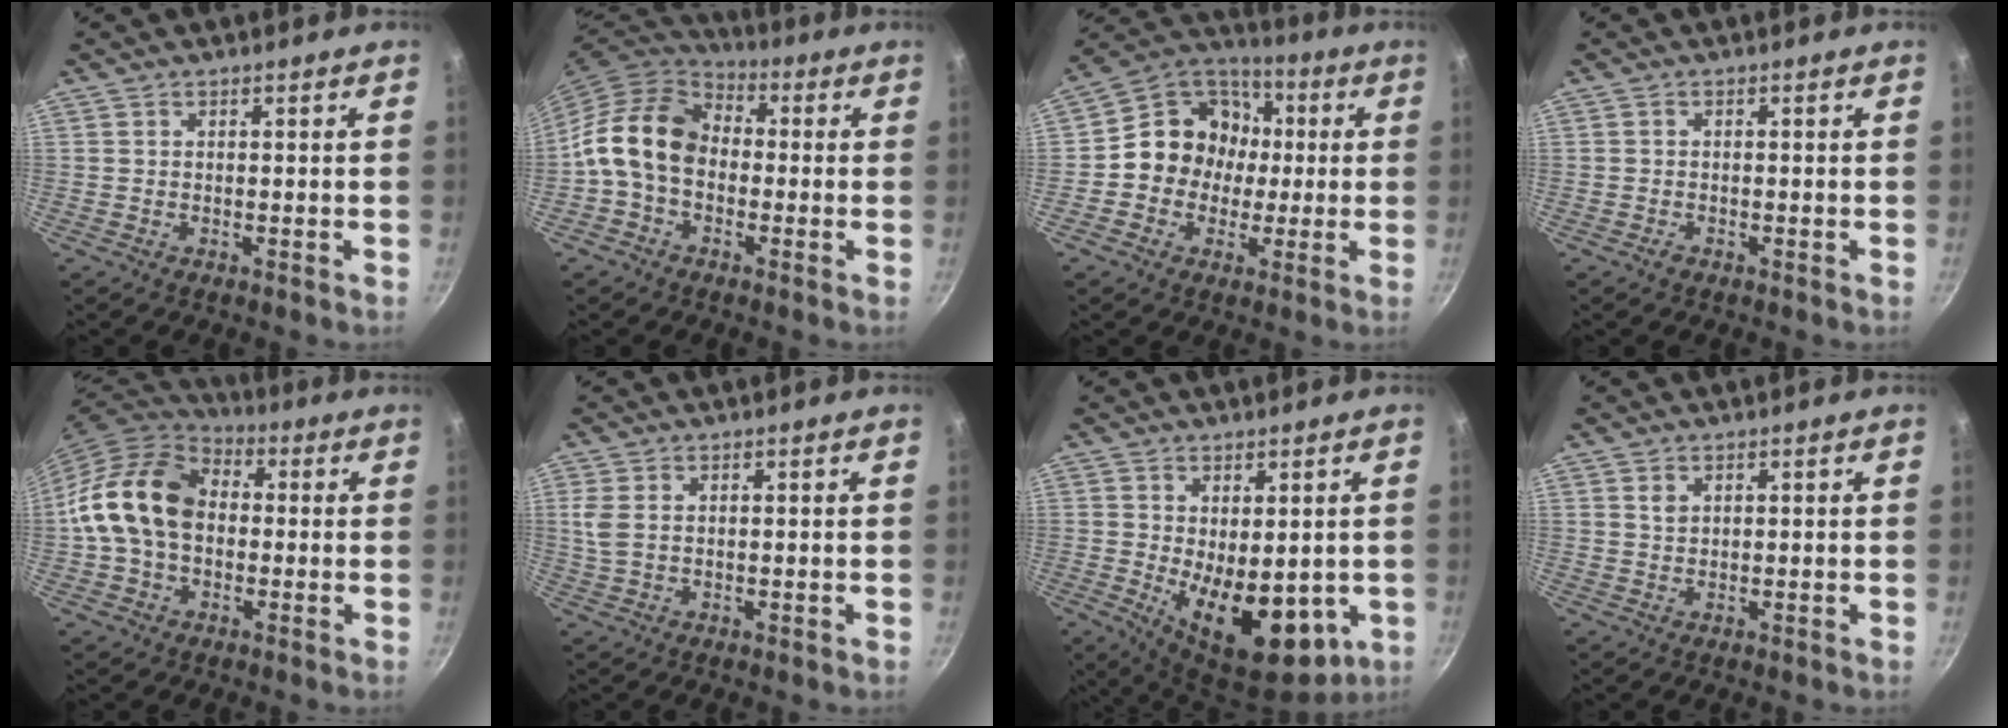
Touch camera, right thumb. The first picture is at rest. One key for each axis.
{"total": 13.2, "fx": -1.0, "fy": 9.8, "fz": 8.7, "tx": -0.131, "ty": 0.035, "tz": -0.039}
{"total": 14.0, "fx": -0.1, "fy": 12.6, "fz": 6.1, "tx": -0.053, "ty": 0.030, "tz": -0.023}
{"total": 1.0, "fx": -0.7, "fy": 0.6, "fz": 0.4, "tx": -0.009, "ty": 0.003, "tz": -0.013}
{"total": 16.5, "fx": 0.1, "fy": 12.1, "fz": 11.2, "tx": -0.185, "ty": 0.034, "tz": -0.012}
{"total": 3.4, "fx": 0.8, "fy": 2.0, "fz": 2.7, "tx": -0.059, "ty": 0.002, "tz": 0.020}
{"total": 14.3, "fx": -1.7, "fy": 7.8, "fz": 11.9, "tx": -0.149, "ty": -0.031, "tz": -0.007}
{"total": 1.5, "fx": 0.7, "fy": 1.0, "fz": 0.8, "tx": -0.012, "ty": 0.000, "tz": 0.014}